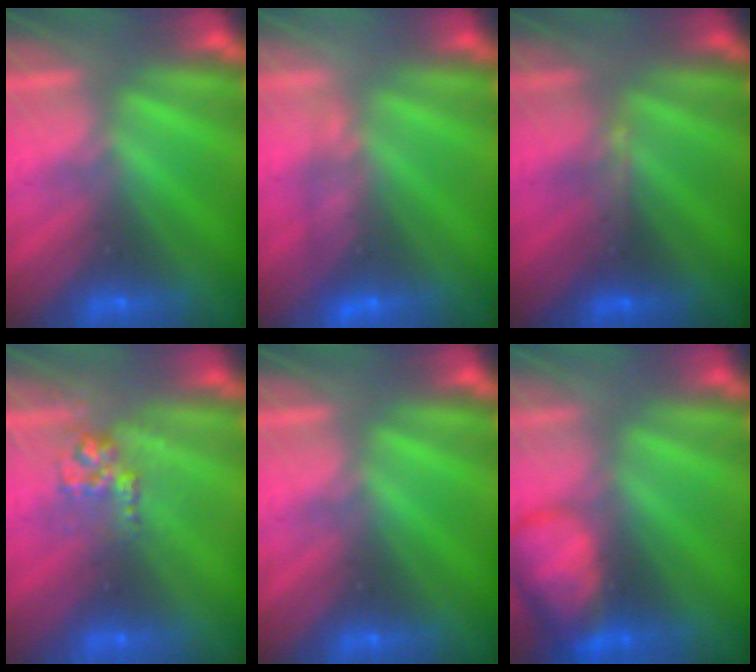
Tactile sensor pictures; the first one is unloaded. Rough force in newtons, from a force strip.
{"total": 4.7}
{"total": 3.1}
{"total": 2.7}
{"total": 0.0}
{"total": 7.3}